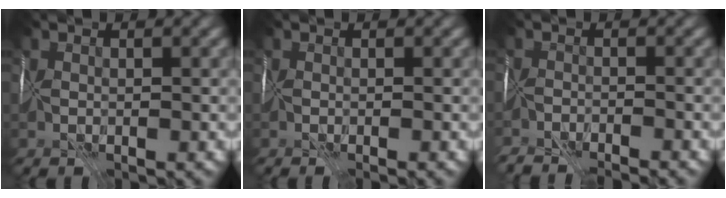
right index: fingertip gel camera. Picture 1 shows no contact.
{"total": 1.3, "force": [-0.9, 0.2, 0.9], "torque": [-0.007, -0.001, -0.007]}
{"total": 5.9, "force": [-5.7, 0.8, 0.9], "torque": [-0.009, -0.009, -0.085]}